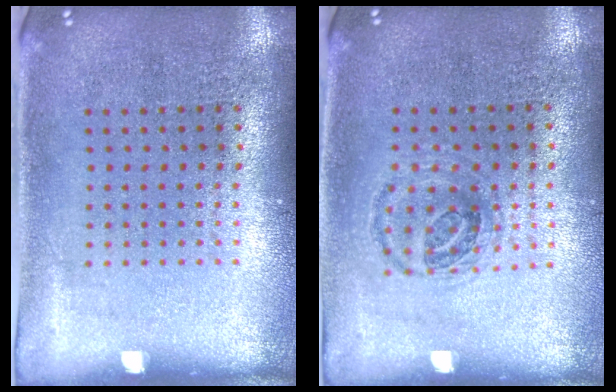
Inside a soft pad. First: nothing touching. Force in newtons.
{"total": 1.0, "press": 0.9, "slide": 0.5}